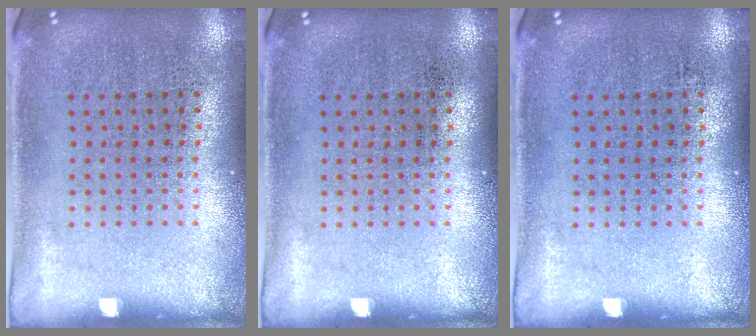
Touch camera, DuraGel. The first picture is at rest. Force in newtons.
{"total": 0.0}
{"total": 0.0}